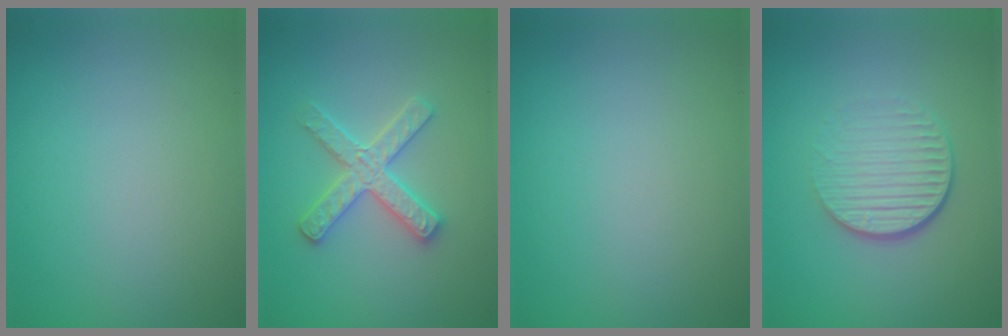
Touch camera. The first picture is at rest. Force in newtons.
{"total": 3.1, "press": 3.1, "slide": 0.4}
{"total": 0.0}
{"total": 4.6, "press": 2.8, "slide": 3.6}